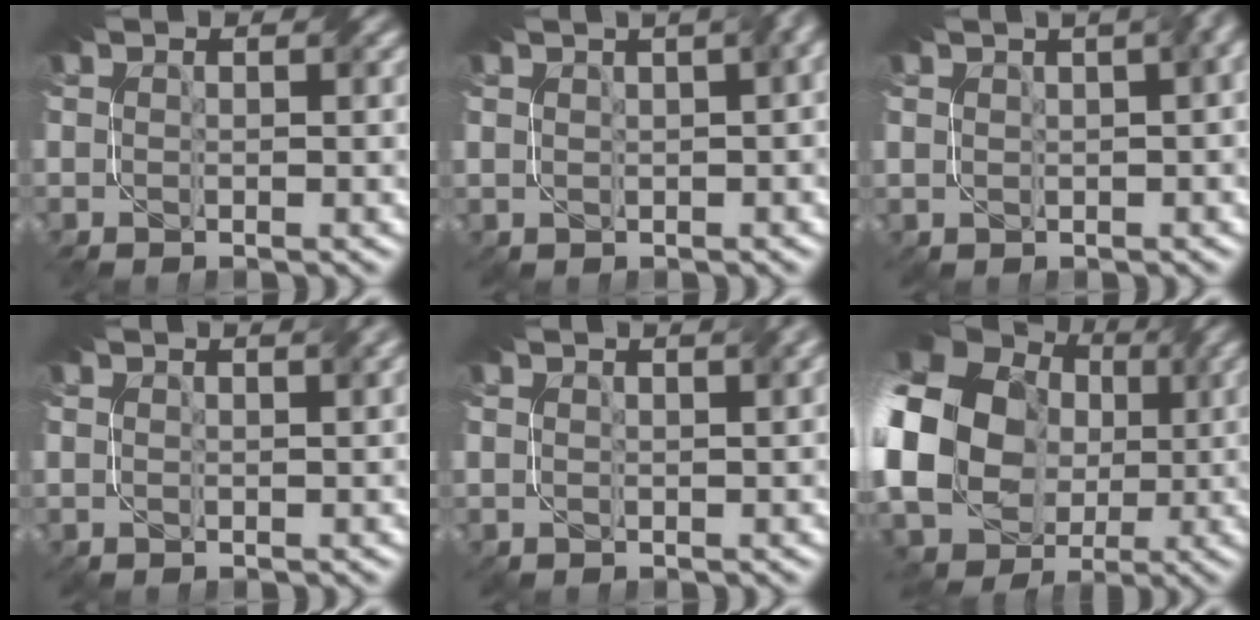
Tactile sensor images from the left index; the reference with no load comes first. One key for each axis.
{"total": 10.6, "fx": 3.5, "fy": 5.4, "fz": 8.3, "tx": -0.087, "ty": 0.042, "tz": 0.033}
{"total": 11.5, "fx": 3.7, "fy": 6.0, "fz": 9.0, "tx": -0.093, "ty": 0.042, "tz": 0.033}
{"total": 2.0, "fx": 1.5, "fy": 0.7, "fz": 1.1, "tx": -0.004, "ty": 0.004, "tz": 0.022}
{"total": 2.6, "fx": 1.8, "fy": 0.9, "fz": 1.6, "tx": -0.010, "ty": 0.009, "tz": 0.023}
{"total": 22.6, "fx": 0.2, "fy": 20.2, "fz": 10.2, "tx": -0.228, "ty": 0.010, "tz": -0.040}